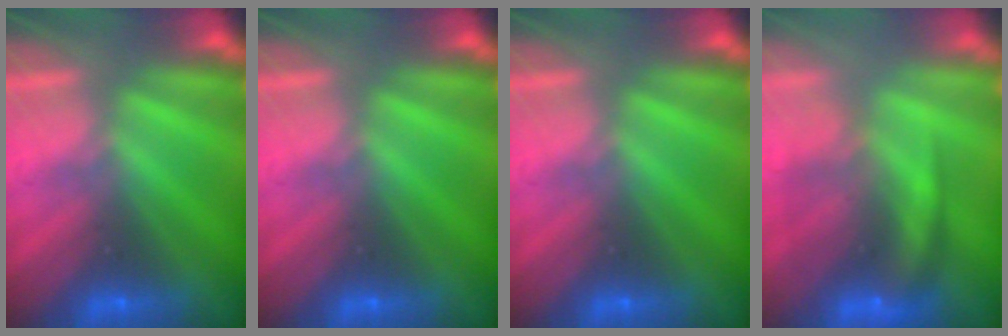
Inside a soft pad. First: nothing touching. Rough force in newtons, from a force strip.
{"total": 0.0}
{"total": 0.0}
{"total": 10.8}